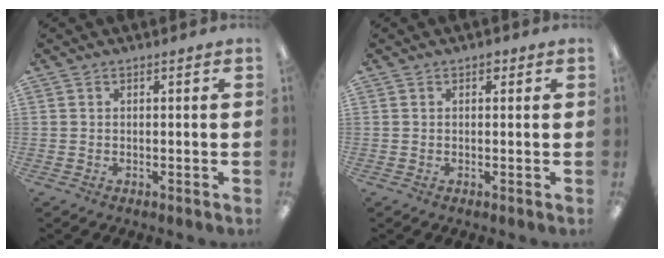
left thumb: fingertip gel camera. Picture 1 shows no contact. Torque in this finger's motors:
{"motor_torque": [0.22, -0.14, 0.36, 0.17, 0.00]}